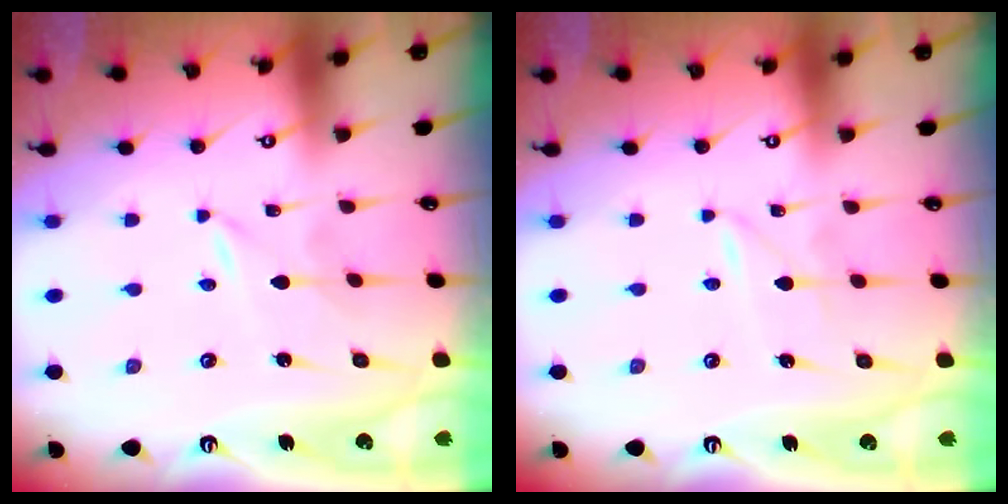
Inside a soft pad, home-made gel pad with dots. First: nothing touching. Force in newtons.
{"total": 1.2, "press": 1.2, "slide": 0.1}